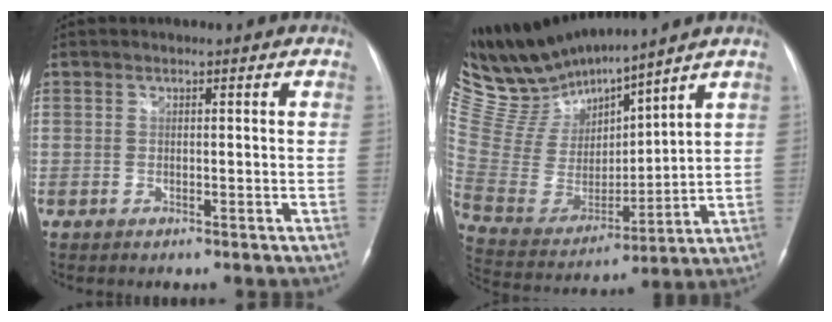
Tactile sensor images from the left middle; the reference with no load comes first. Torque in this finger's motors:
{"motor_torque": [-0.03, -0.93, -0.15, -0.02]}